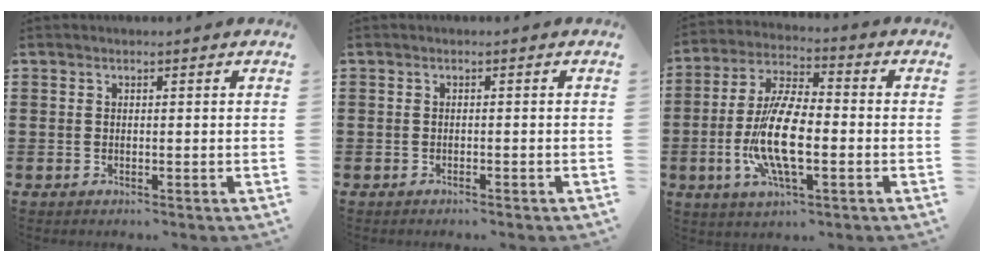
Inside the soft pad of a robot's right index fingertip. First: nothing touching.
{"total": 0.6, "force": [-0.6, 0.0, 0.1], "torque": [-0.003, -0.002, -0.012]}
{"total": 11.3, "force": [-2.6, 4.2, 10.1], "torque": [-0.230, -0.012, -0.053]}